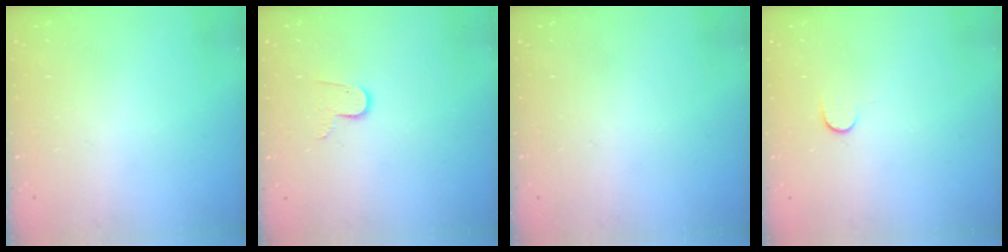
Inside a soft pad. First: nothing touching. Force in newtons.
{"total": 7.2, "press": 7.2, "slide": 0.5}
{"total": 0.0}
{"total": 5.4, "press": 5.4, "slide": 0.6}